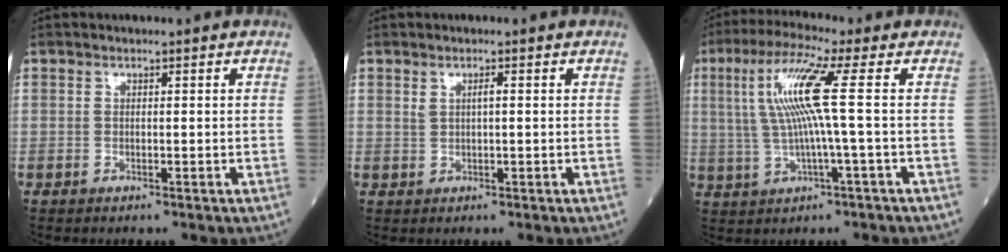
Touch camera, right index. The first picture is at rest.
{"total": 1.4, "force": [0.5, 0.3, 1.3], "torque": [-0.026, 0.005, 0.011]}
{"total": 9.6, "force": [1.5, -0.9, 9.4], "torque": [-0.193, 0.013, 0.029]}